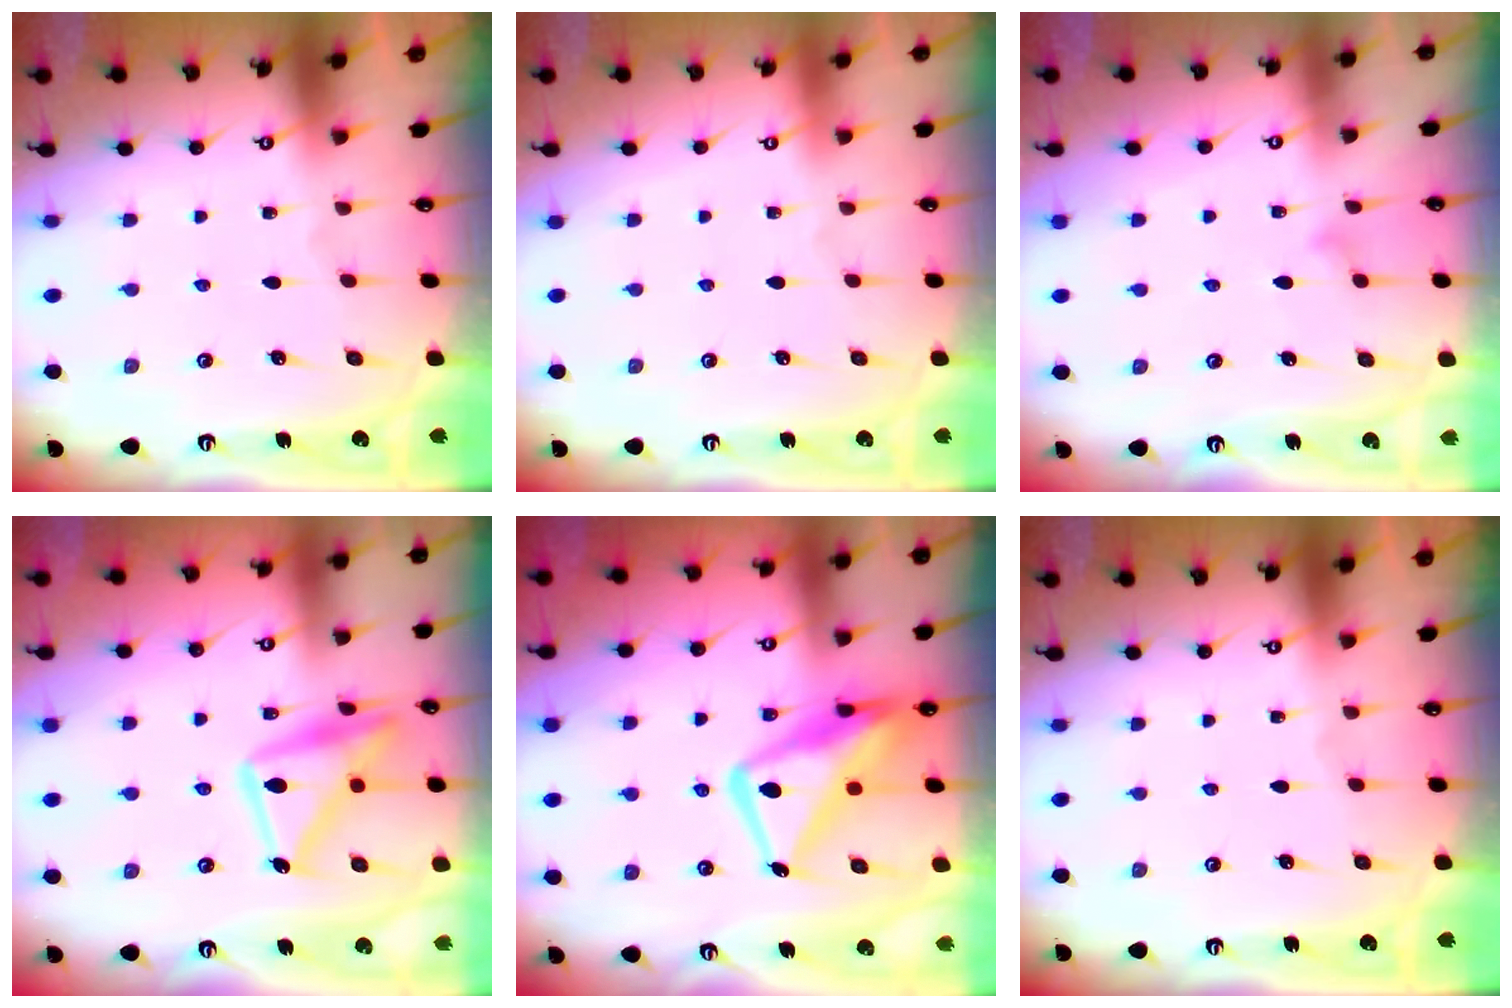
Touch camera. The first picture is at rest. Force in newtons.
{"total": 4.0, "press": 4.0, "slide": 0.1}
{"total": 8.9, "press": 8.9, "slide": 0.5}
{"total": 16.8, "press": 16.7, "slide": 1.1}
{"total": 16.8, "press": 16.8, "slide": 1.7}
{"total": 0.0}